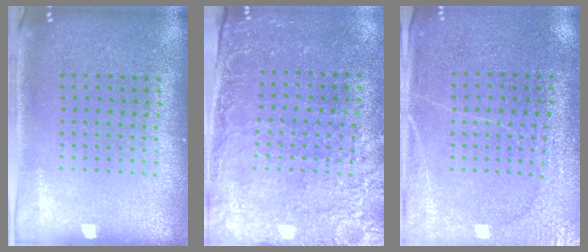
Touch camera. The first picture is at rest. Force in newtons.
{"total": 2.6, "press": 2.2, "slide": 1.2}
{"total": 2.8, "press": 2.7, "slide": 0.8}